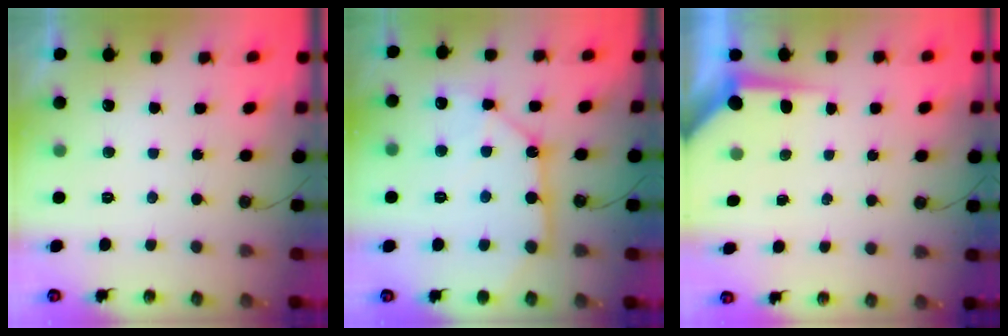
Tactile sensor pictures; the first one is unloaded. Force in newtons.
{"total": 12.9, "press": 12.8, "slide": 1.2}
{"total": 5.2, "press": 5.1, "slide": 0.6}